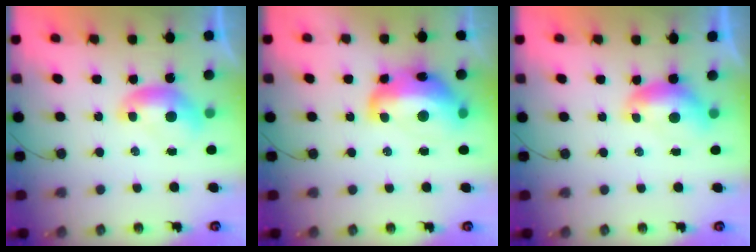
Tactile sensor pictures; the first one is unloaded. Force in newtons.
{"total": 10.7, "press": 10.7, "slide": 1.3}
{"total": 0.8, "press": 0.6, "slide": 0.4}